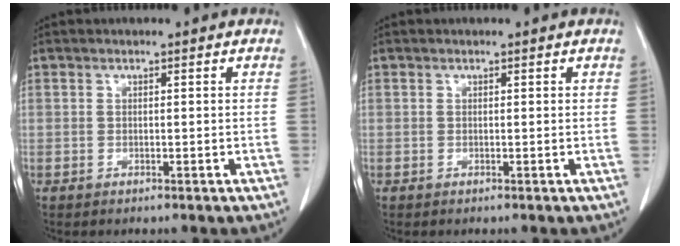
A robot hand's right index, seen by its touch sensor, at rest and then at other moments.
{"total": 0.0}